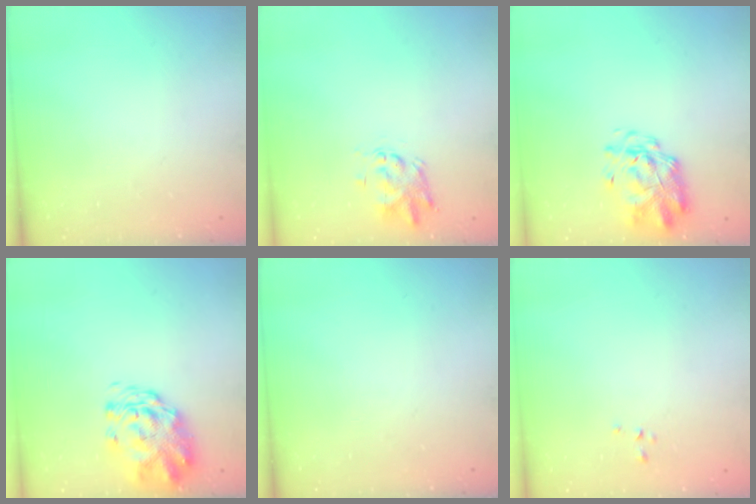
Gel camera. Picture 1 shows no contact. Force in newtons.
{"total": 2.4, "press": 2.4, "slide": 0.1}
{"total": 3.0, "press": 2.9, "slide": 0.7}
{"total": 3.0, "press": 2.8, "slide": 1.1}
{"total": 0.0}
{"total": 0.6, "press": 0.3, "slide": 0.5}